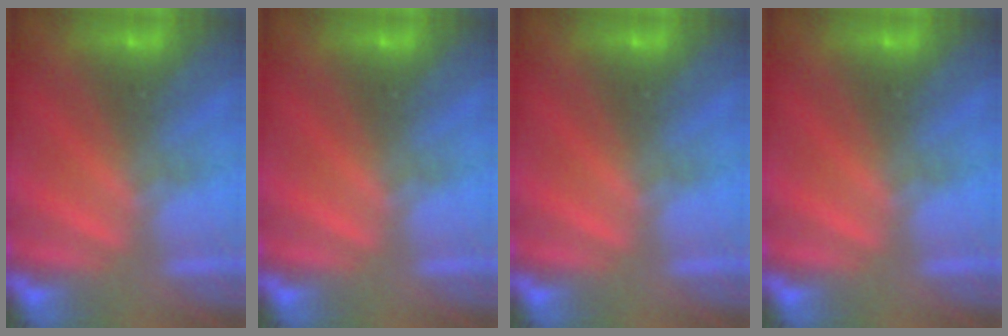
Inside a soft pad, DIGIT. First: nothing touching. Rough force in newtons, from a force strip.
{"total": 0.0}
{"total": 0.0}
{"total": 0.0}